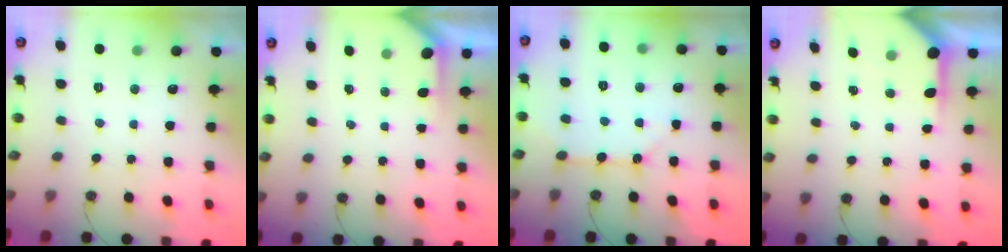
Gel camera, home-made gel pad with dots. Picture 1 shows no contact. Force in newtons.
{"total": 1.9, "press": 1.9, "slide": 0.2}
{"total": 8.7, "press": 8.7, "slide": 0.8}
{"total": 5.5, "press": 5.5, "slide": 0.4}